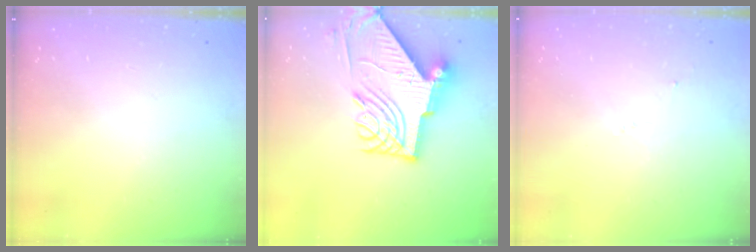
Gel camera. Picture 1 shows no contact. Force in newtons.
{"total": 13.0, "press": 12.9, "slide": 1.6}
{"total": 2.2, "press": 2.1, "slide": 0.7}